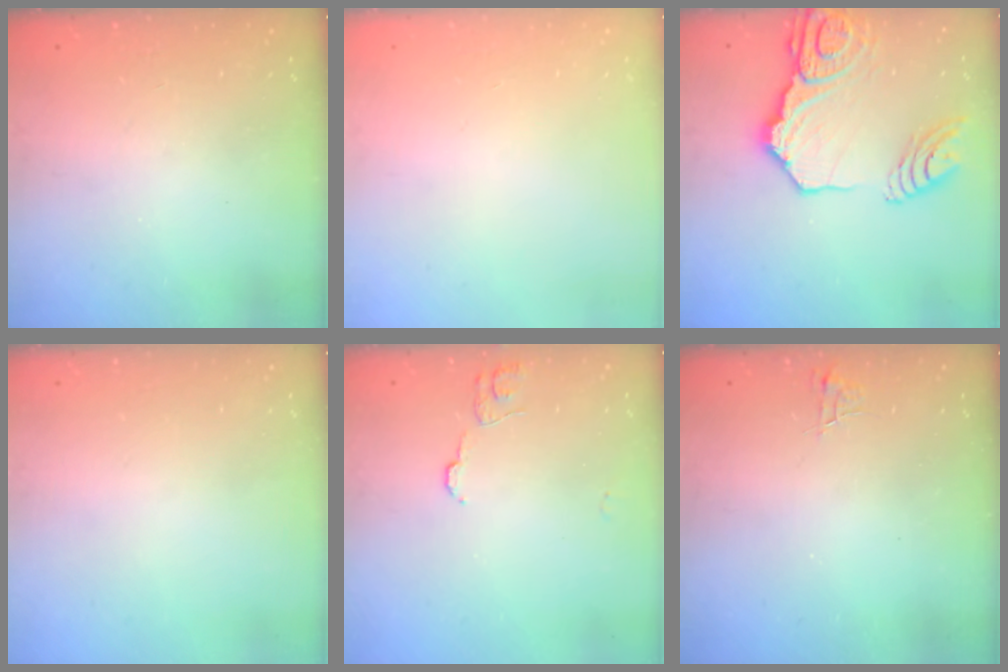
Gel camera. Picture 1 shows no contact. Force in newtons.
{"total": 0.0}
{"total": 20.3, "press": 20.1, "slide": 2.6}
{"total": 0.0}
{"total": 6.8, "press": 6.8, "slide": 0.5}
{"total": 3.7, "press": 3.7, "slide": 0.4}